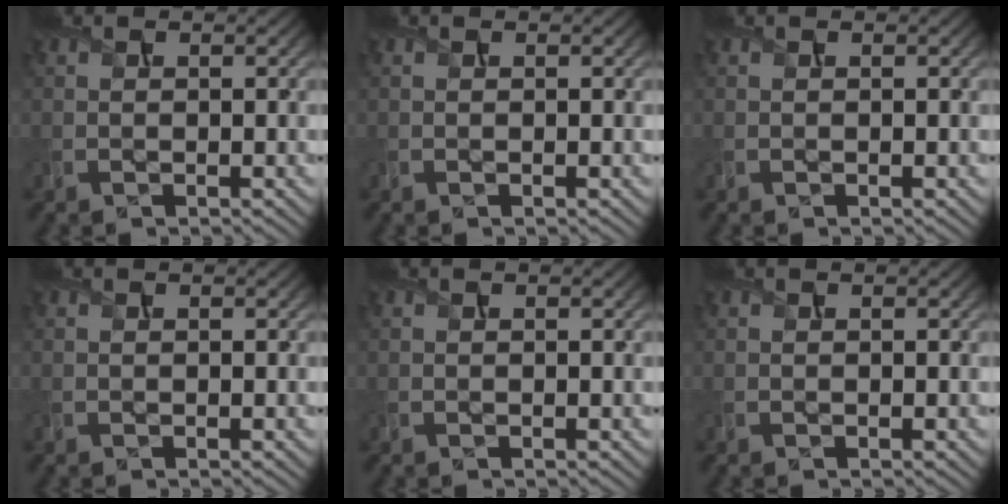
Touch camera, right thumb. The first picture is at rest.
{"total": 0.0}
{"total": 0.0}
{"total": 0.0}
{"total": 0.0}
{"total": 0.0}